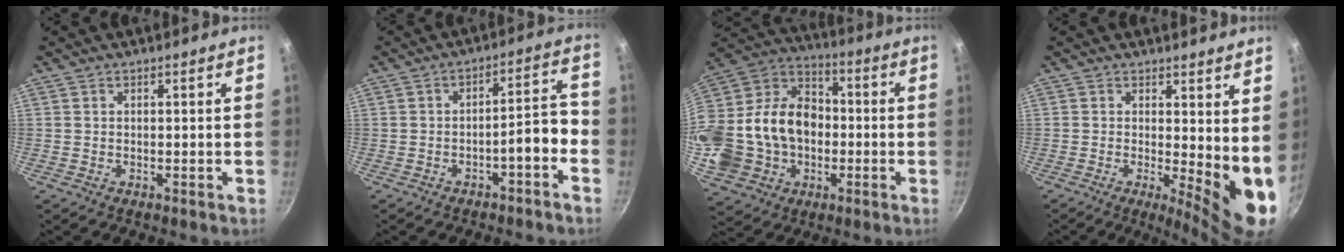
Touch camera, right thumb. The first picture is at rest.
{"total": 6.5, "force": [-3.2, 1.7, 5.3], "torque": [-0.071, 0.051, -0.037]}
{"total": 25.5, "force": [-2.1, 20.1, 15.5], "torque": [-0.299, 0.057, -0.027]}
{"total": 9.5, "force": [0.8, 3.1, 9.0], "torque": [-0.104, -0.029, 0.014]}